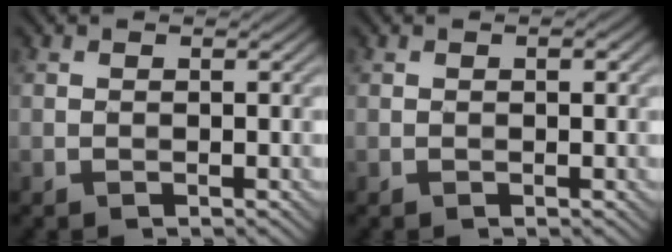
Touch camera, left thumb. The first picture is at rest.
{"total": 0.9, "force": [0.2, 0.3, 0.8], "torque": [-0.010, 0.001, 0.002]}